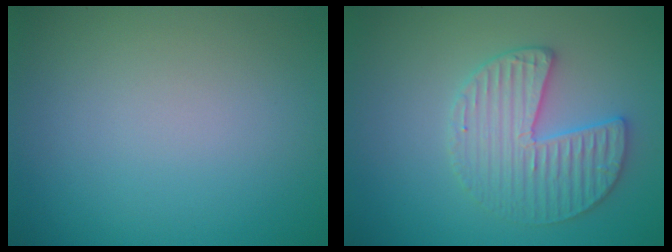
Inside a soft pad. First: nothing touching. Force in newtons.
{"total": 3.7, "press": 3.6, "slide": 0.7}